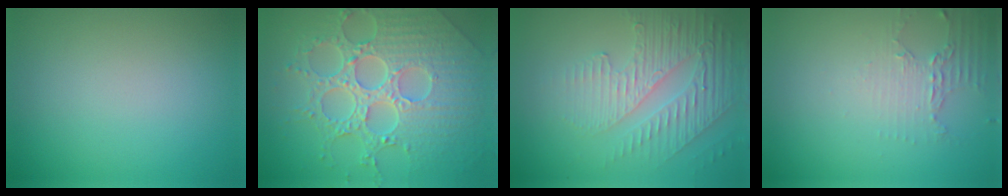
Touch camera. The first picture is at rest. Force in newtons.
{"total": 8.6, "press": 6.3, "slide": 5.8}
{"total": 5.0, "press": 3.1, "slide": 3.9}
{"total": 2.1, "press": 1.5, "slide": 1.4}